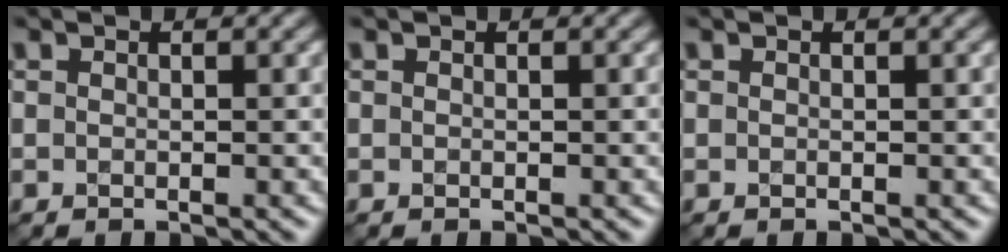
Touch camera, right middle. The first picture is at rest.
{"total": 0.0}
{"total": 0.0}